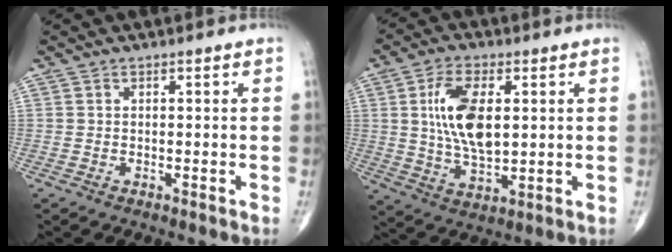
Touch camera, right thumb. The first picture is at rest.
{"total": 12.4, "force": [2.2, 6.2, 10.5], "torque": [-0.195, -0.010, 0.045]}